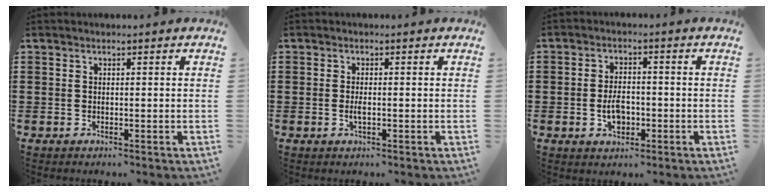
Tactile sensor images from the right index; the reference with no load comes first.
{"total": 1.5, "force": [-0.2, 0.4, 1.4], "torque": [-0.033, -0.005, -0.005]}
{"total": 4.3, "force": [-1.0, 2.7, 3.2], "torque": [-0.053, 0.003, -0.018]}